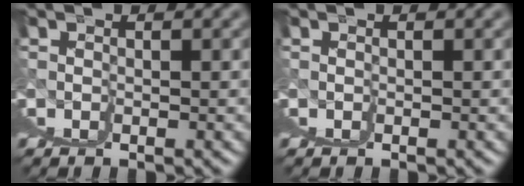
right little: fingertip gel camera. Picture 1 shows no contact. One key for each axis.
{"total": 0.0}